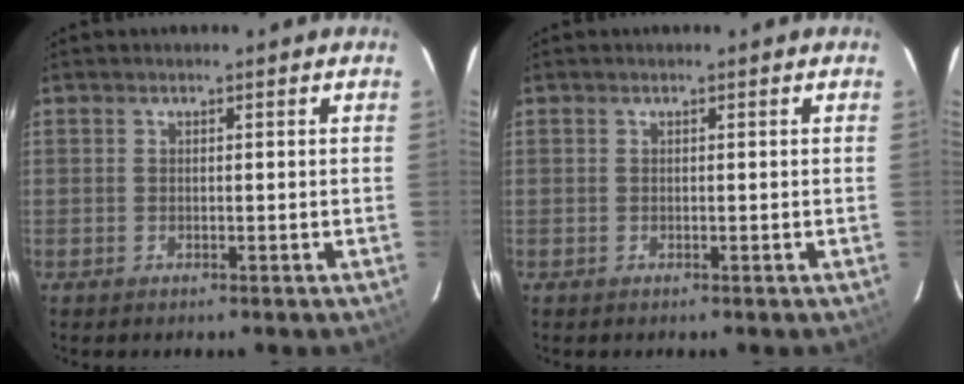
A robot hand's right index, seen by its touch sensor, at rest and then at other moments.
{"total": 0.0}